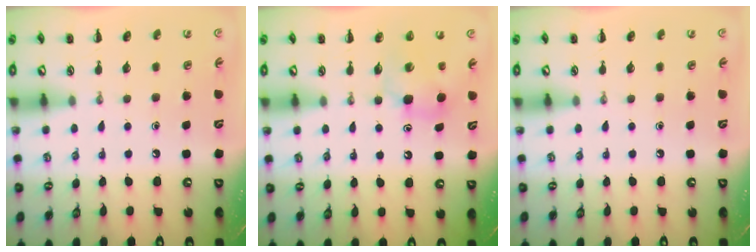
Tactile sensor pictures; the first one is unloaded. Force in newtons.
{"total": 6.5, "press": 6.5, "slide": 0.9}
{"total": 0.0}